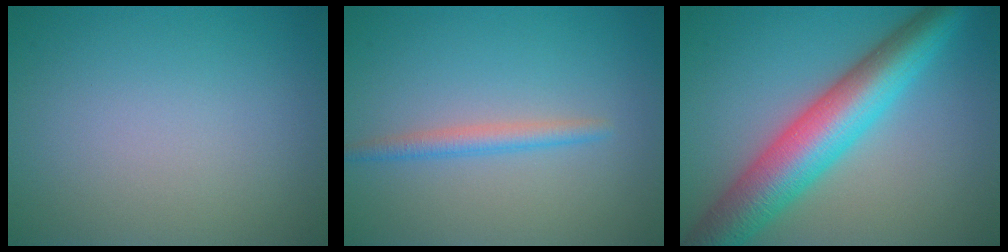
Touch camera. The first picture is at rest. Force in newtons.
{"total": 1.9, "press": 1.9, "slide": 0.1}
{"total": 9.2, "press": 9.2, "slide": 0.3}